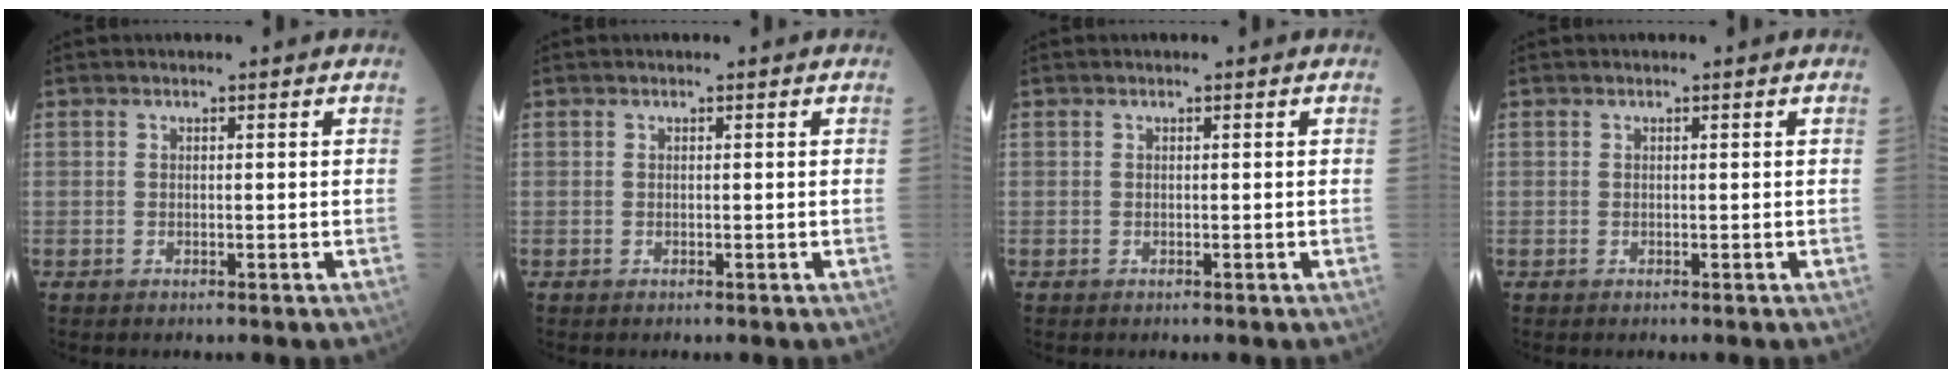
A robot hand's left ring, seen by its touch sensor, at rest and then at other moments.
{"total": 0.0}
{"total": 0.0}
{"total": 0.0}